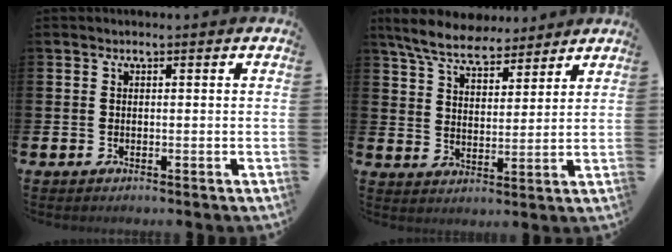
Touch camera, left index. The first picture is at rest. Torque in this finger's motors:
{"motor_torque": [1.06, -1.08, 0.75, 0.15]}